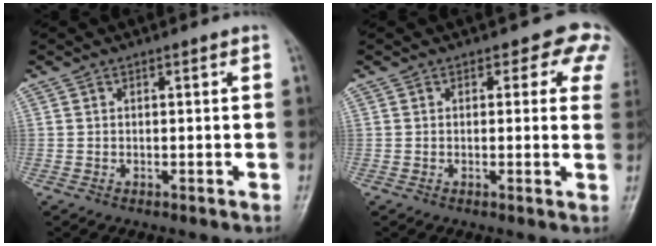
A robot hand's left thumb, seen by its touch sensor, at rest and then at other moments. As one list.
[{"total": 5.6, "force": [3.2, 3.3, 3.3], "torque": [0.001, -0.011, 0.015]}]